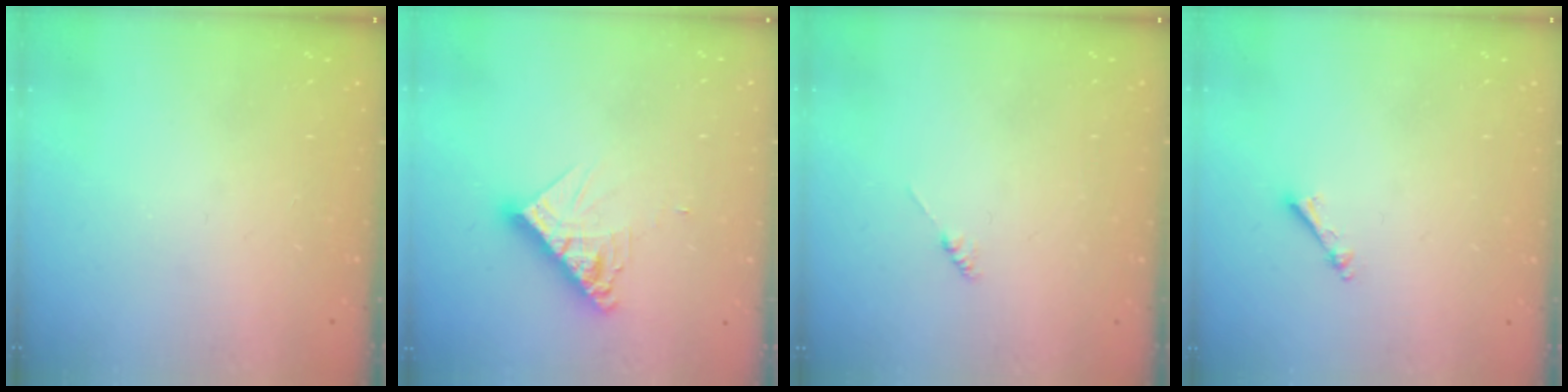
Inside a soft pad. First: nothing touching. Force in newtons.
{"total": 10.7, "press": 10.6, "slide": 1.0}
{"total": 0.0}
{"total": 2.5, "press": 2.5, "slide": 0.3}